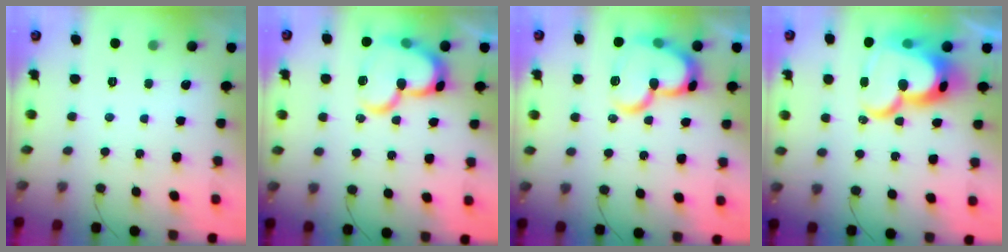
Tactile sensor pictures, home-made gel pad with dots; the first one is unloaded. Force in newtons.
{"total": 19.1, "press": 19.0, "slide": 2.0}
{"total": 18.8, "press": 18.6, "slide": 2.2}
{"total": 27.1, "press": 27.0, "slide": 2.4}